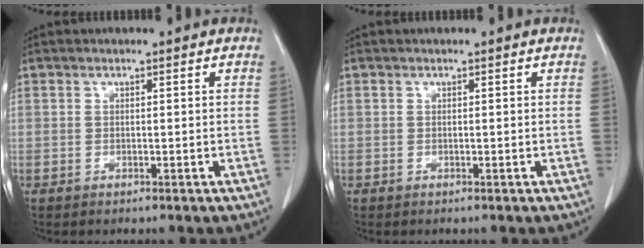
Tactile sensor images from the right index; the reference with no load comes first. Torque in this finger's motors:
{"motor_torque": [0.00, 0.00, 0.00, 0.00]}